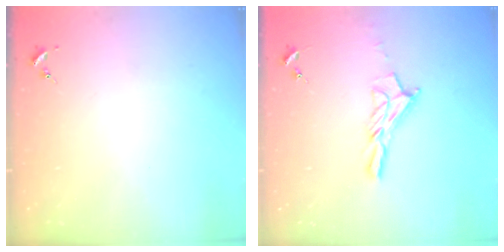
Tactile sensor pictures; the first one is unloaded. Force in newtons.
{"total": 10.9, "press": 10.8, "slide": 0.8}